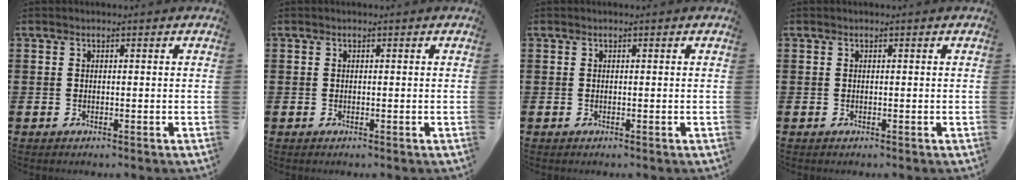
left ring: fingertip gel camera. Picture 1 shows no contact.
{"total": 0.0}
{"total": 0.0}
{"total": 0.0}